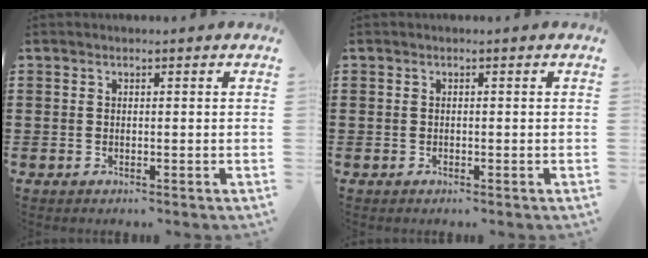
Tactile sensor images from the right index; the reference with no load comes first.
{"total": 0.0}